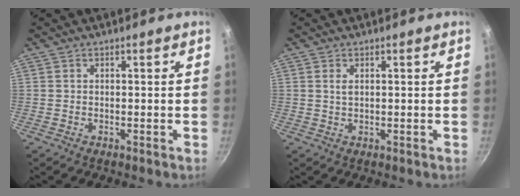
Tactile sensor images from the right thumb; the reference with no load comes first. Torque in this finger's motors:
{"motor_torque": [-0.59, 0.11, -0.70, -0.02, -0.01]}